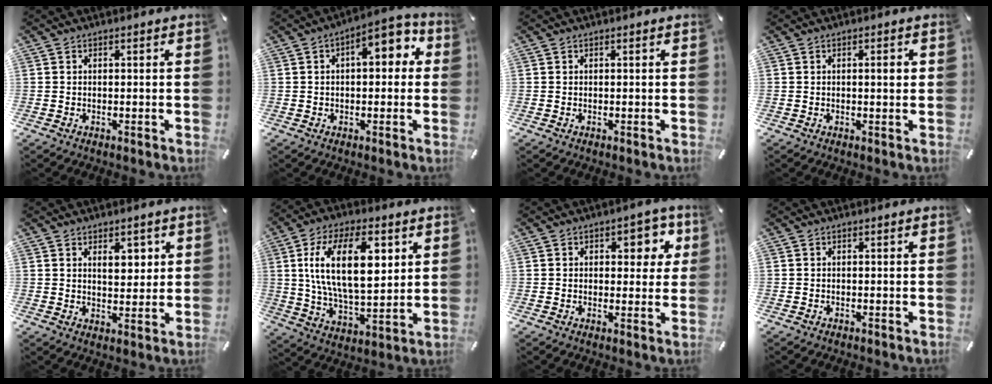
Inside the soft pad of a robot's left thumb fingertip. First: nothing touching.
{"total": 8.6, "force": [2.2, 4.3, 7.1], "torque": [-0.091, -0.007, 0.027]}
{"total": 0.0}
{"total": 1.9, "force": [0.3, 0.5, 1.8], "torque": [-0.026, 0.000, 0.001]}
{"total": 6.1, "force": [2.6, 3.9, 4.0], "torque": [-0.042, -0.009, 0.036]}
{"total": 18.8, "force": [5.9, 9.4, 15.2], "torque": [-0.295, 0.004, 0.092]}
{"total": 7.2, "force": [2.5, 4.6, 5.0], "torque": [-0.050, -0.005, 0.032]}
{"total": 0.0}